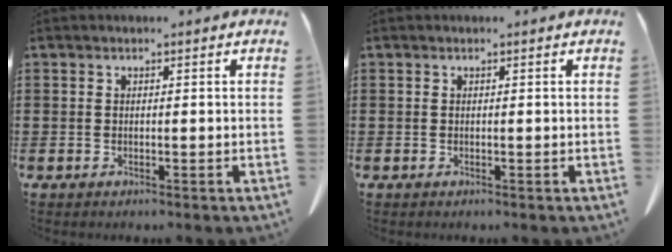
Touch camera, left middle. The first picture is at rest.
{"total": 0.0}